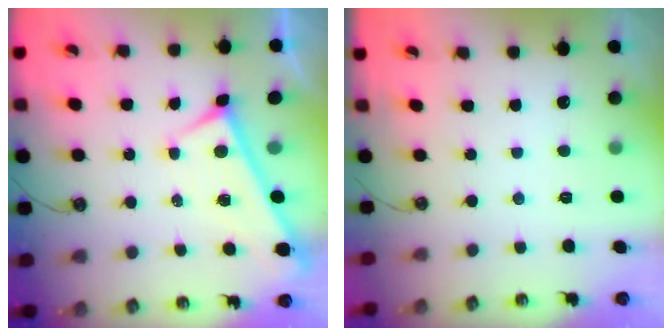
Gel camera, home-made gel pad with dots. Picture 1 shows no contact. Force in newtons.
{"total": 0.0}